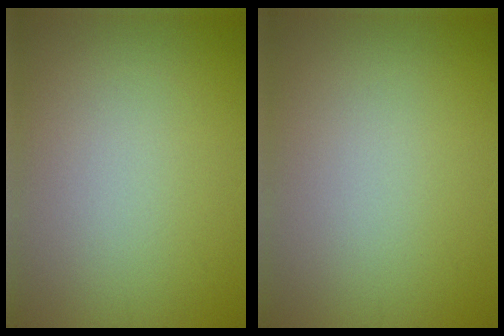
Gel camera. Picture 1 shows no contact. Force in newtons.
{"total": 0.0}